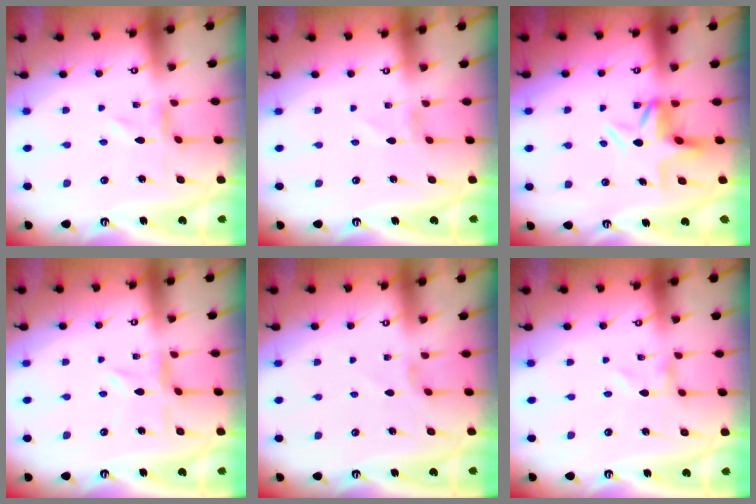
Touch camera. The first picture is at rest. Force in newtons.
{"total": 0.0}
{"total": 6.2, "press": 5.8, "slide": 2.1}
{"total": 2.8, "press": 2.7, "slide": 0.3}
{"total": 0.9, "press": 0.8, "slide": 0.3}
{"total": 0.0}